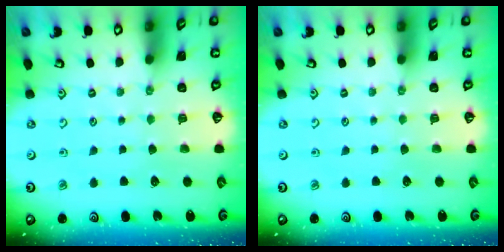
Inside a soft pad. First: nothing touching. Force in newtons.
{"total": 0.0}